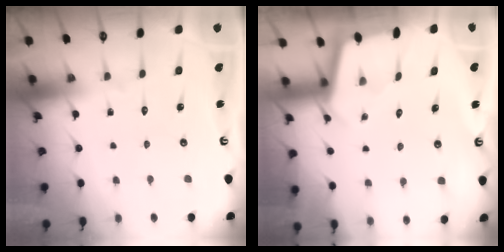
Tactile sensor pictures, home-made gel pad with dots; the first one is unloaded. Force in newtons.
{"total": 1.8, "press": 1.8, "slide": 0.1}